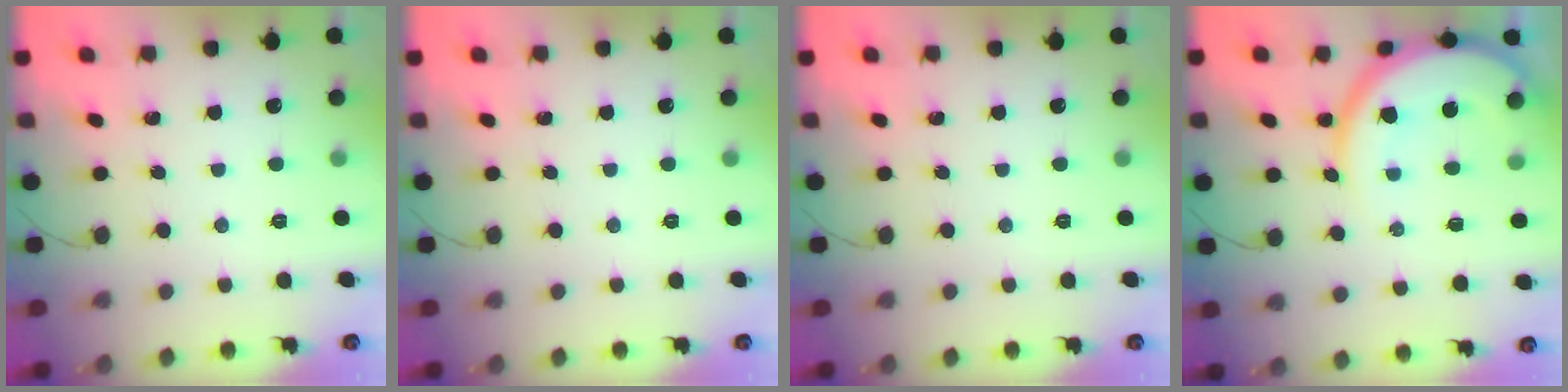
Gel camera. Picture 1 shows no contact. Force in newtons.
{"total": 0.0}
{"total": 0.0}
{"total": 13.4, "press": 13.3, "slide": 1.3}